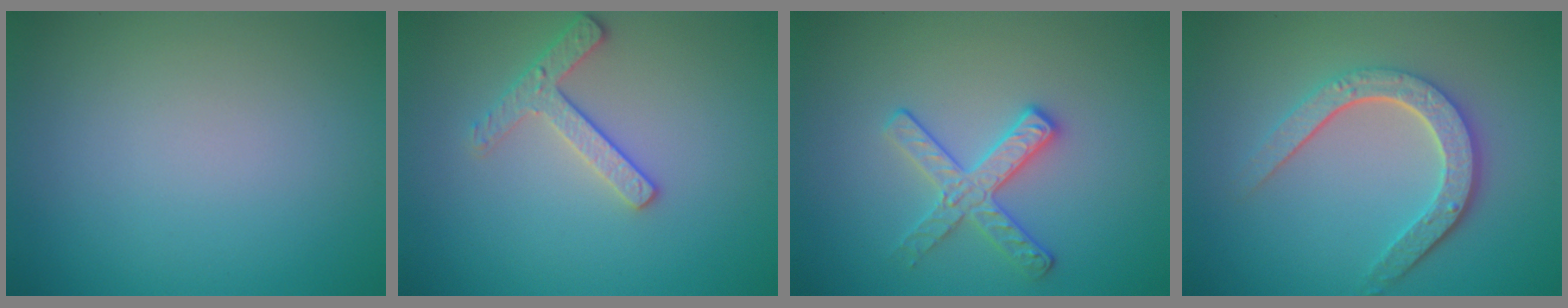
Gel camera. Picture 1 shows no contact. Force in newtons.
{"total": 2.5, "press": 2.4, "slide": 0.7}
{"total": 2.8, "press": 2.7, "slide": 0.5}
{"total": 4.7, "press": 3.5, "slide": 3.1}